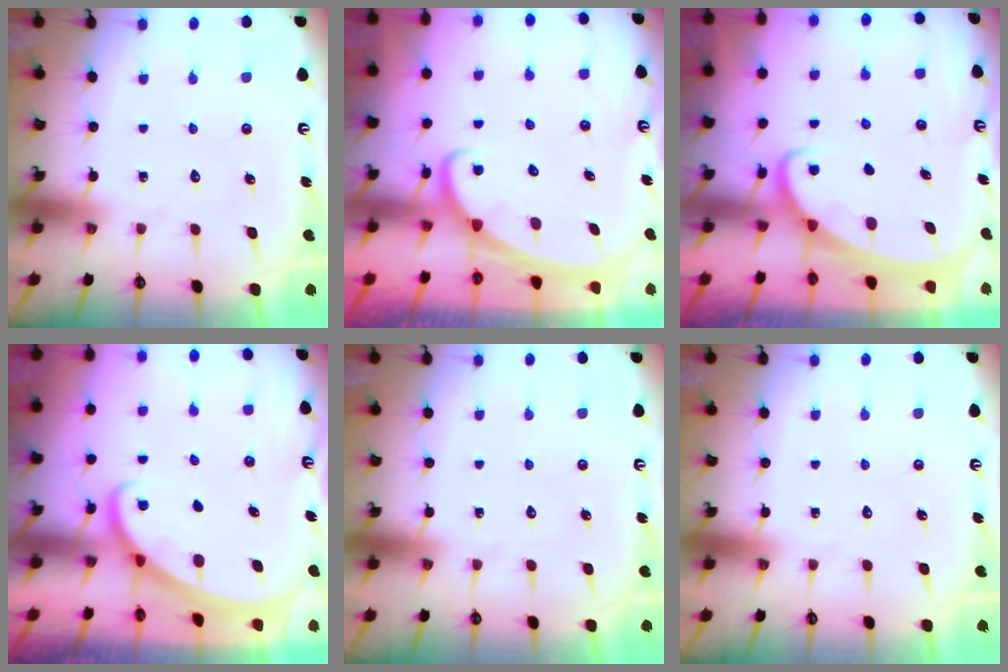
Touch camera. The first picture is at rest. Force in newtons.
{"total": 2.5, "press": 2.5, "slide": 0.3}
{"total": 2.0, "press": 2.0, "slide": 0.0}
{"total": 1.7, "press": 1.7, "slide": 0.1}
{"total": 0.0}
{"total": 0.0}